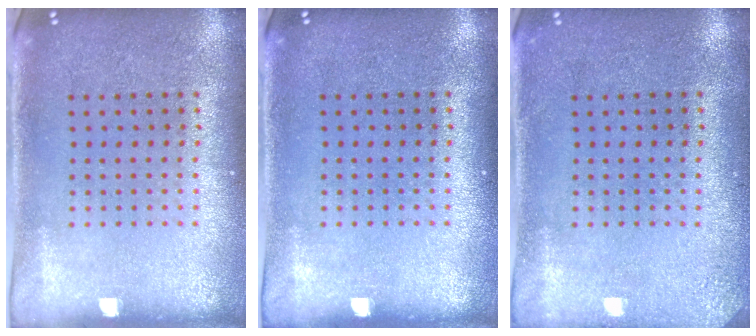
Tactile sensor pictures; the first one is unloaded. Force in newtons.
{"total": 0.0}
{"total": 1.7, "press": 1.7, "slide": 0.2}